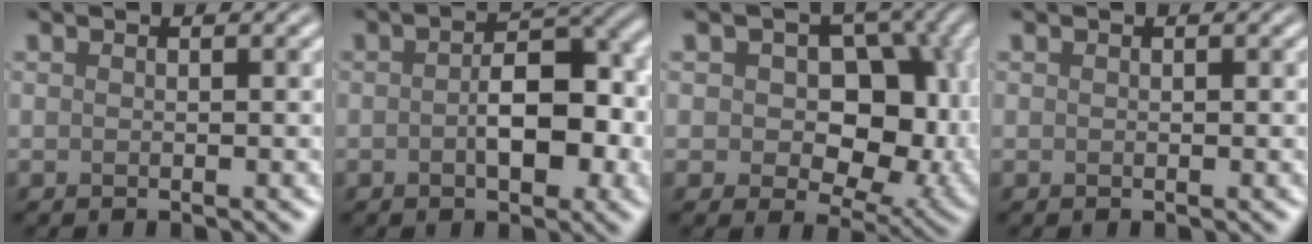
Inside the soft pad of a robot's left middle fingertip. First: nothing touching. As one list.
[{"total": 5.7, "force": [-0.7, 3.0, 4.7], "torque": [-0.064, 0.003, -0.010]}, {"total": 9.1, "force": [1.0, 6.3, 6.6], "torque": [-0.078, -0.009, 0.013]}, {"total": 0.0}]